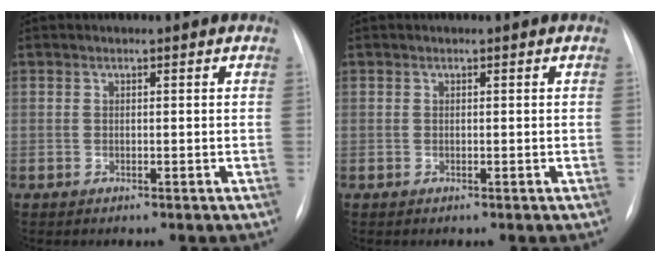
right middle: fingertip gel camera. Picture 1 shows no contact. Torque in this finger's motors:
{"motor_torque": [0.42, -0.51, 0.01, -0.01]}